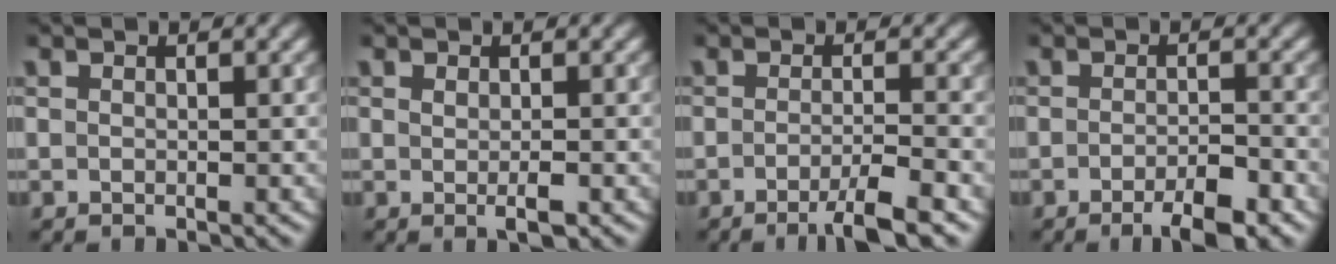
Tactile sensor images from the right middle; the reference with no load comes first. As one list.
[{"total": 1.4, "force": [-0.1, 0.2, 1.4], "torque": [-0.022, -0.006, 0.000]}, {"total": 3.8, "force": [-1.9, 0.6, 3.2], "torque": [-0.047, -0.003, -0.040]}, {"total": 3.9, "force": [-2.2, 0.8, 3.0], "torque": [-0.049, -0.002, -0.036]}]